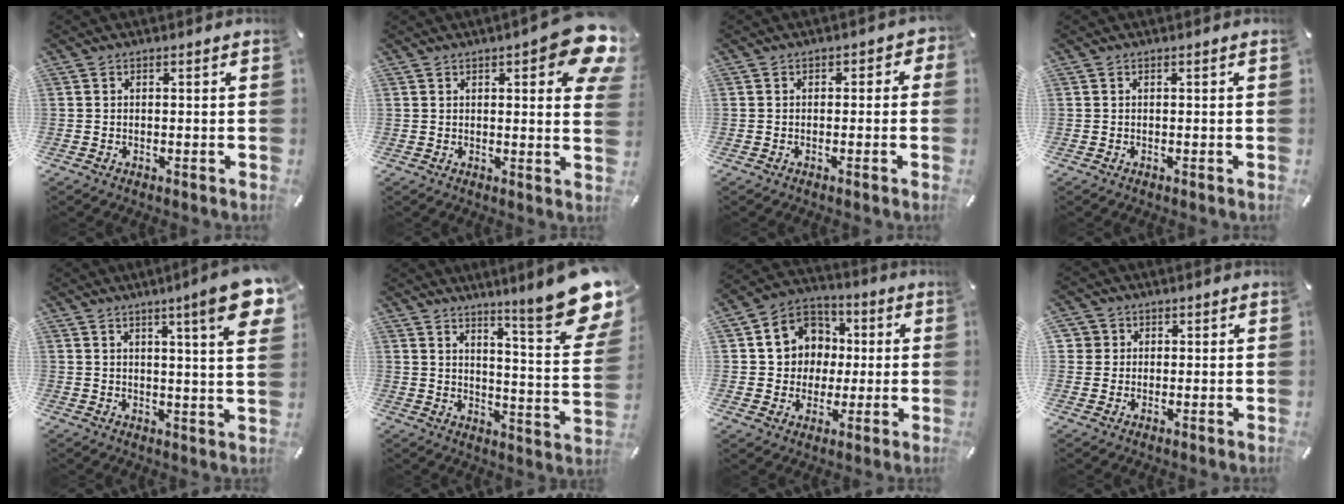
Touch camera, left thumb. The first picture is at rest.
{"total": 11.0, "force": [5.4, 3.1, 9.1], "torque": [-0.113, -0.034, 0.089]}
{"total": 2.1, "force": [-1.1, 1.5, 1.0], "torque": [-0.010, 0.008, -0.026]}
{"total": 0.0}
{"total": 11.6, "force": [6.0, 1.1, 9.9], "torque": [-0.147, -0.034, 0.092]}
{"total": 16.0, "force": [11.3, 2.3, 11.1], "torque": [-0.161, -0.104, 0.182]}
{"total": 11.5, "force": [0.4, 11.1, 3.1], "torque": [-0.061, 0.010, 0.015]}
{"total": 3.8, "force": [1.1, 3.6, 0.3], "torque": [0.001, 0.003, 0.018]}